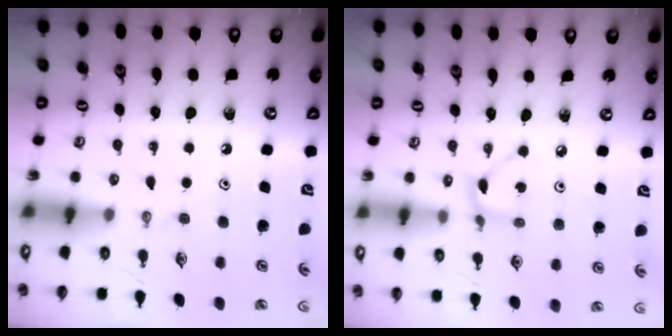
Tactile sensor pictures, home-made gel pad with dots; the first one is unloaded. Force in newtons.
{"total": 2.4, "press": 2.4, "slide": 0.1}